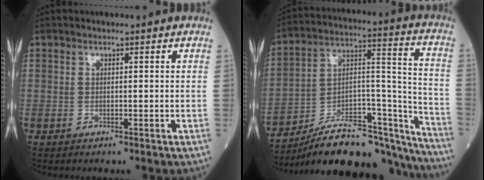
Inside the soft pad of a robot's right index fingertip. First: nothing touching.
{"total": 24.9, "force": [-21.9, 5.6, 10.3], "torque": [-0.121, 0.040, -0.336]}